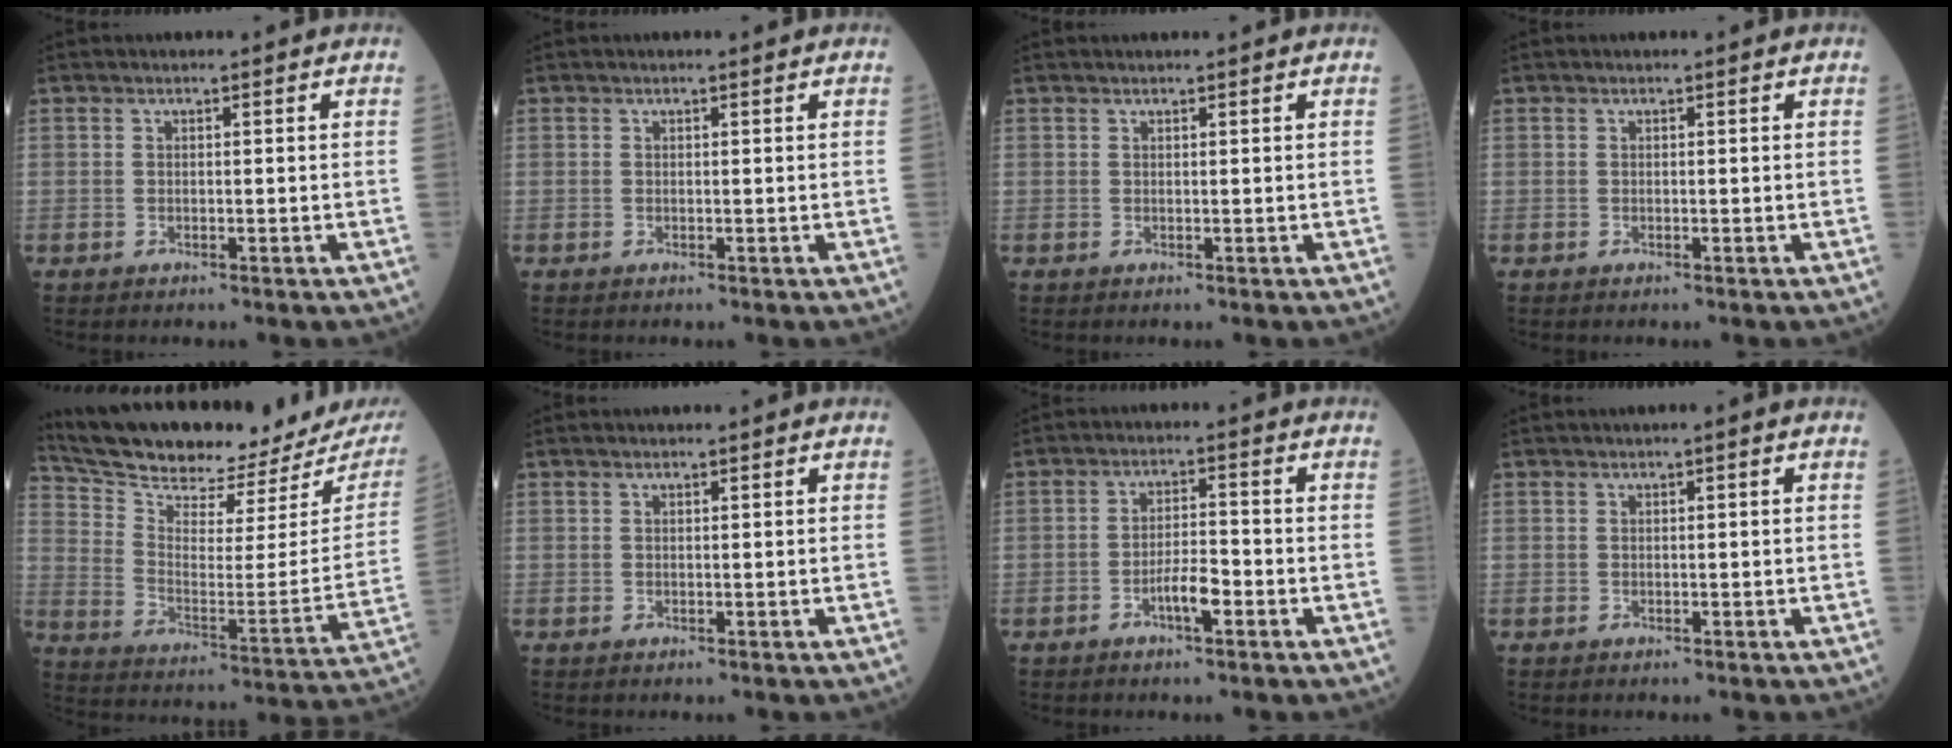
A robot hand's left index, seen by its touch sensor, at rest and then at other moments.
{"total": 0.0}
{"total": 0.8, "force": [0.6, -0.2, 0.4], "torque": [-0.005, 0.008, 0.014]}
{"total": 0.0}
{"total": 23.5, "force": [21.5, 3.5, 8.8], "torque": [-0.159, -0.072, 0.306]}
{"total": 0.0}
{"total": 4.1, "force": [-2.4, 0.8, 3.2], "torque": [-0.060, -0.002, -0.045]}
{"total": 0.6, "force": [-0.1, 0.0, 0.6], "torque": [-0.012, 0.003, -0.003]}